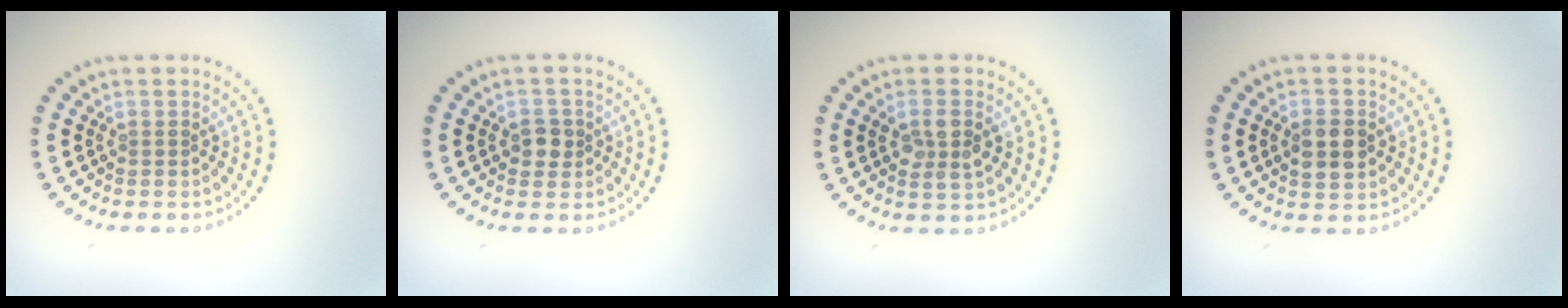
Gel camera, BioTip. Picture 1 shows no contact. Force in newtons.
{"total": 1.7, "press": 1.7, "slide": 0.5}
{"total": 2.5, "press": 2.5, "slide": 0.6}
{"total": 3.2, "press": 3.2, "slide": 0.1}